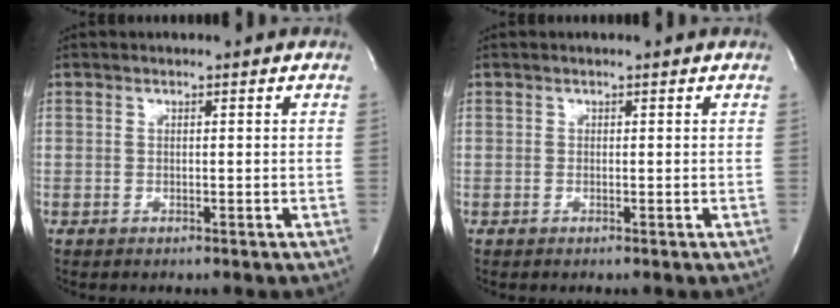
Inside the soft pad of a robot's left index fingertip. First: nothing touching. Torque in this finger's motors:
{"motor_torque": [-0.15, 0.07, -0.02, -0.01]}